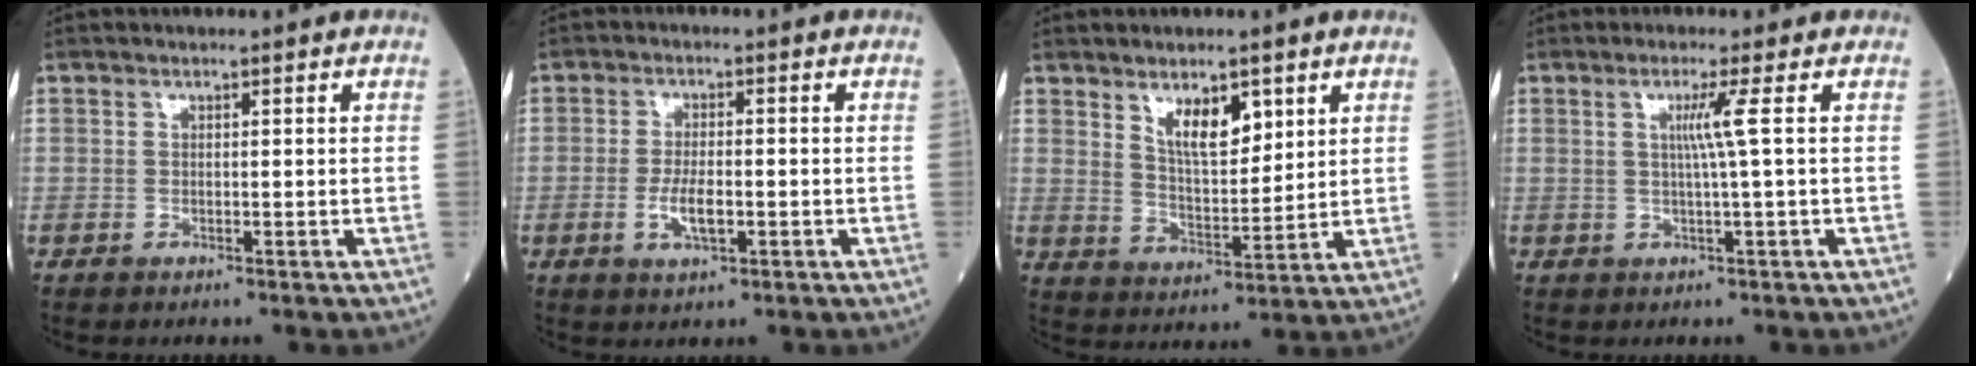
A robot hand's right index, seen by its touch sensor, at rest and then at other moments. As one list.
[{"total": 4.4, "force": [-1.2, 1.4, 4.0], "torque": [-0.077, -0.001, -0.019]}, {"total": 6.8, "force": [3.8, 2.7, 4.9], "torque": [-0.086, -0.006, 0.072]}, {"total": 3.3, "force": [0.6, -1.3, 3.0], "torque": [-0.059, -0.004, 0.014]}]